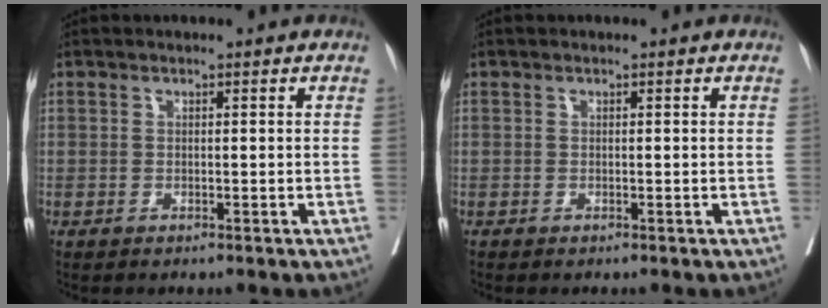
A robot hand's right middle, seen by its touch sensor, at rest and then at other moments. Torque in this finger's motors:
{"motor_torque": [-1.13, -0.46, 0.06, 0.02]}